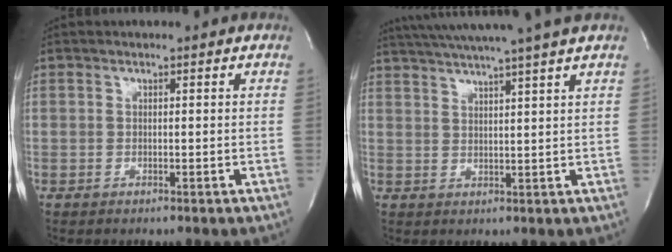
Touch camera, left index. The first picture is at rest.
{"total": 13.4, "force": [11.6, -1.8, 6.6], "torque": [-0.115, -0.002, 0.161]}